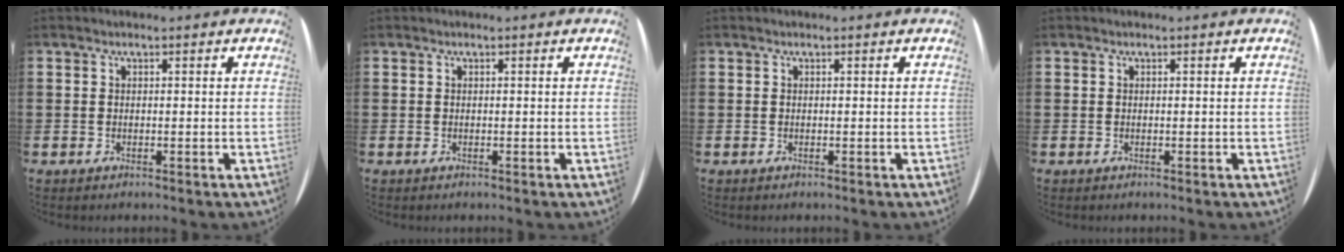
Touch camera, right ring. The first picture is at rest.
{"total": 0.0}
{"total": 0.0}
{"total": 0.0}